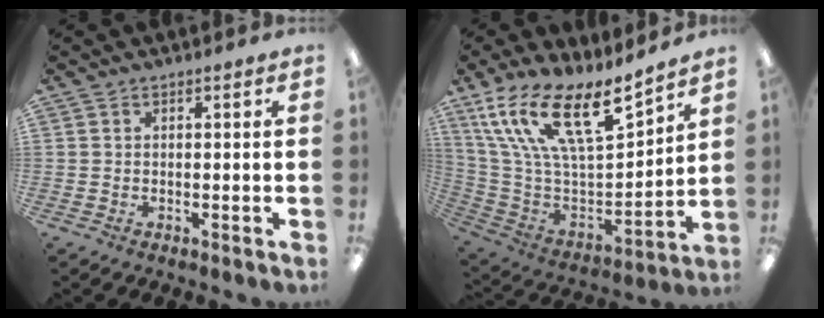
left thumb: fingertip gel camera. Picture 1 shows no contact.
{"total": 20.5, "force": [13.7, 7.0, 13.6], "torque": [-0.260, -0.091, 0.244]}